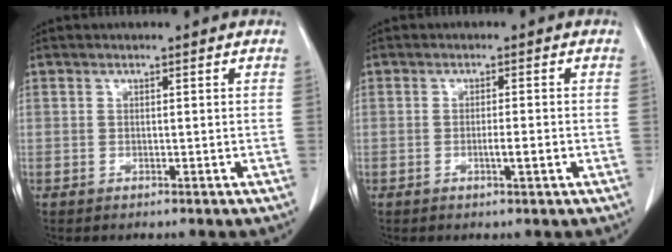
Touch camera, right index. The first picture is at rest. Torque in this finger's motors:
{"motor_torque": [0.39, -0.30, 0.19, 0.05]}